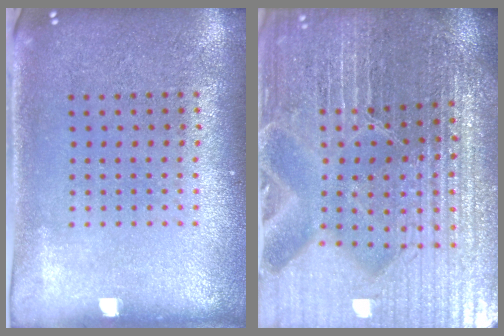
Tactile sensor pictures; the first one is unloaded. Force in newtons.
{"total": 5.5, "press": 5.1, "slide": 1.9}